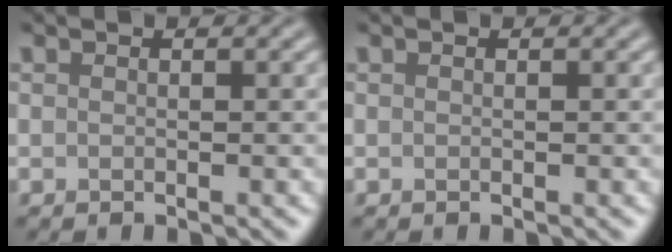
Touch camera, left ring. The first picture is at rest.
{"total": 0.0}